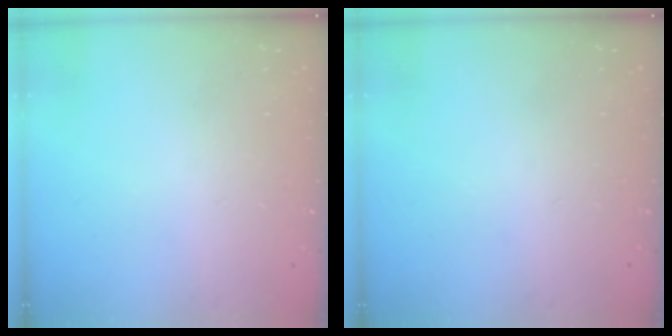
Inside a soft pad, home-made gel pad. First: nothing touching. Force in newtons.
{"total": 0.0}